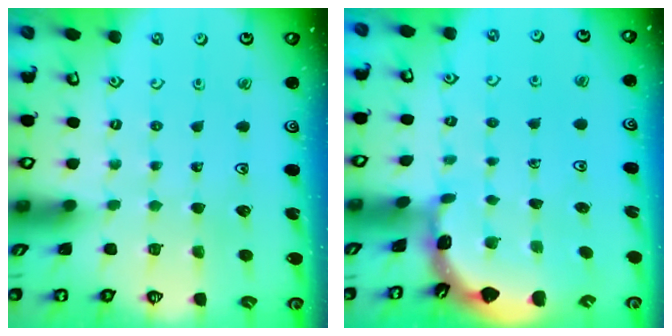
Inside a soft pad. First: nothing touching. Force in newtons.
{"total": 1.7, "press": 1.7, "slide": 0.1}